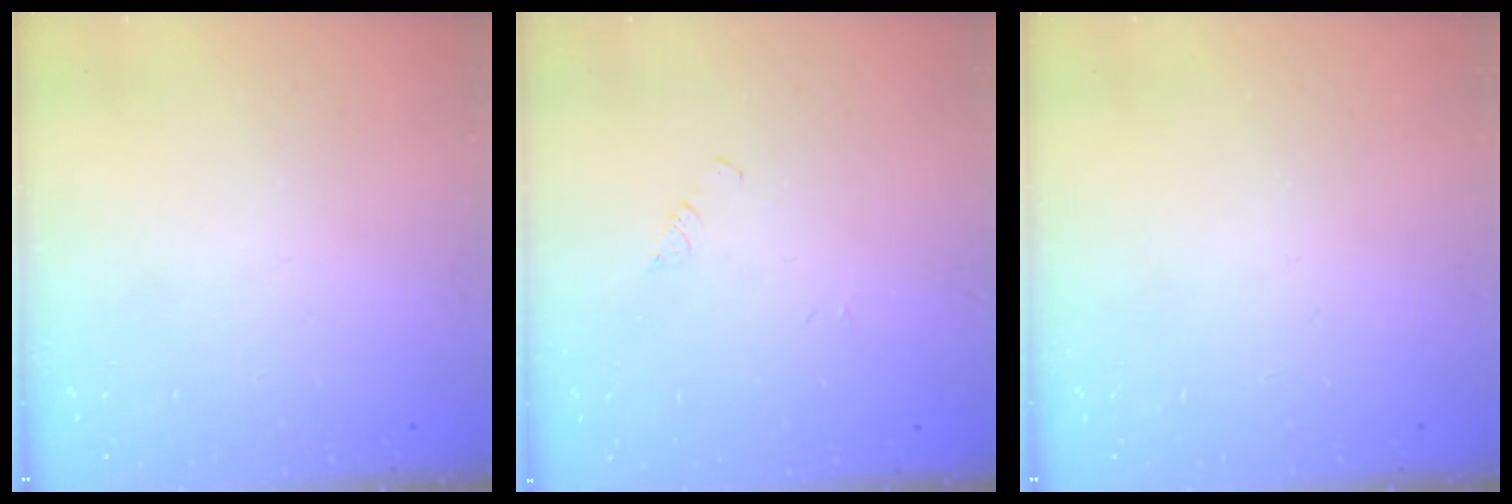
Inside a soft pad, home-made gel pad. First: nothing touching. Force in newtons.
{"total": 1.0, "press": 0.9, "slide": 0.2}
{"total": 0.0}